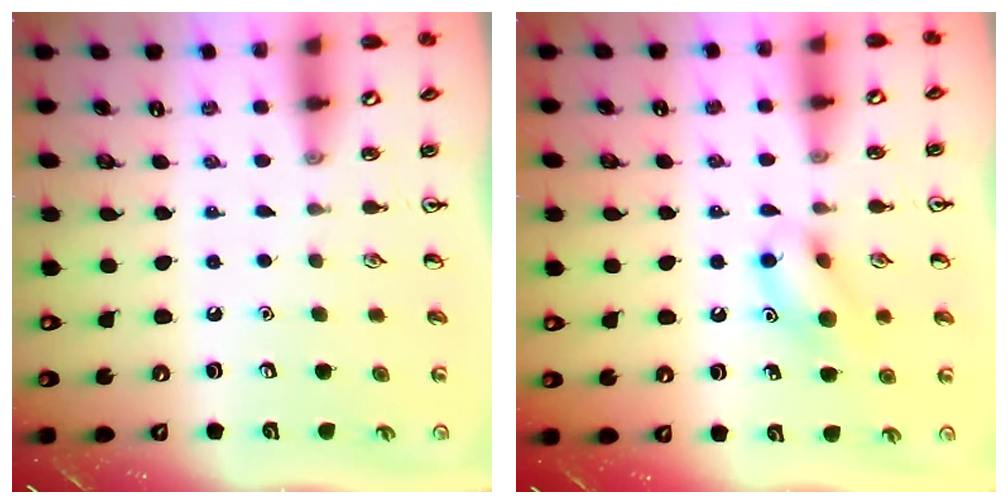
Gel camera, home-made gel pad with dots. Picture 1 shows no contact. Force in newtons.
{"total": 10.1, "press": 10.0, "slide": 1.2}